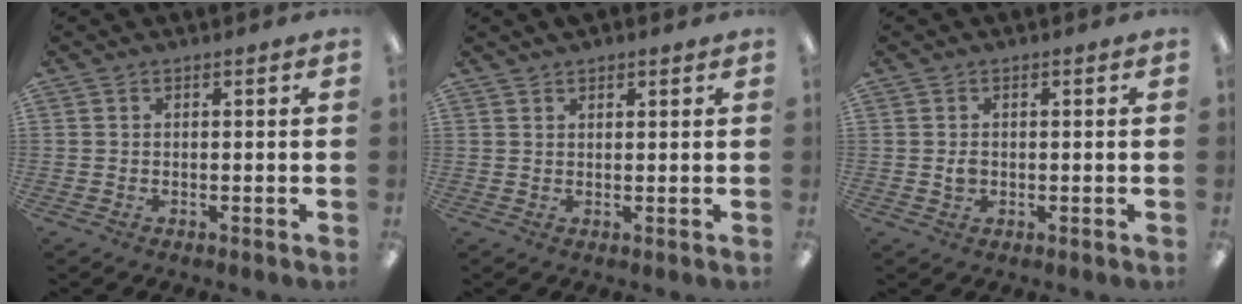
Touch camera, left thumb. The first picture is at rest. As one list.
[{"total": 1.4, "force": [1.3, 0.4, 0.3], "torque": [-0.008, -0.001, 0.025]}, {"total": 1.7, "force": [0.1, 1.3, 1.1], "torque": [-0.021, 0.003, 0.000]}]